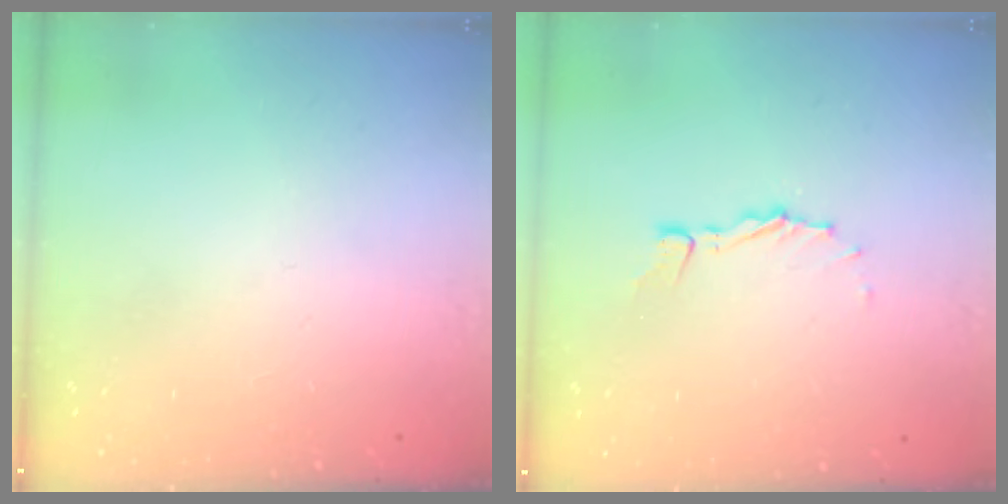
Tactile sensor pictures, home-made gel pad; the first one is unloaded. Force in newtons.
{"total": 4.0, "press": 4.0, "slide": 0.1}